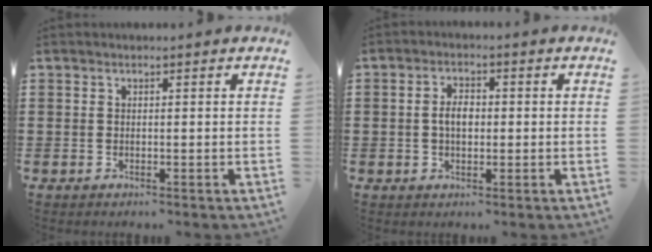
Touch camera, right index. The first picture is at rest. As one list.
[{"total": 3.2, "force": [-0.1, 1.7, 2.7], "torque": [-0.044, 0.003, -0.005]}]